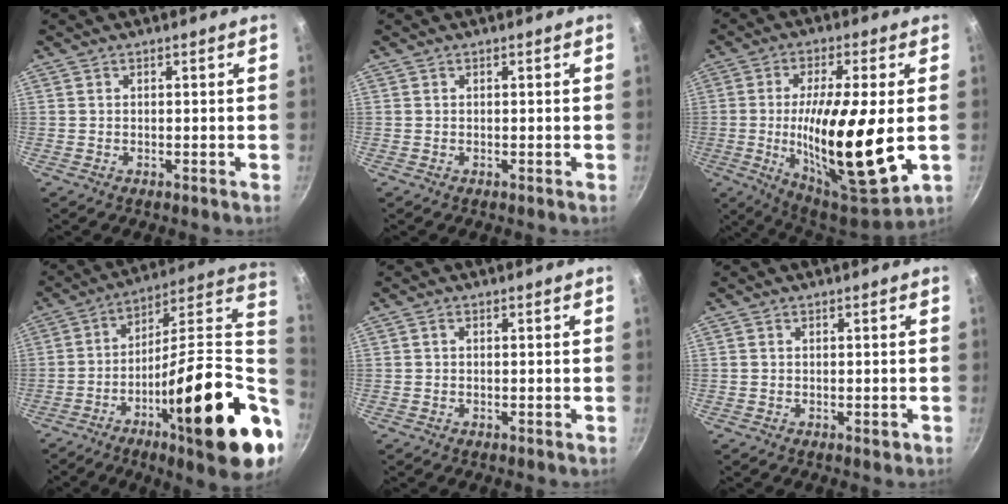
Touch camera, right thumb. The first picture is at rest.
{"total": 0.0}
{"total": 22.0, "force": [-1.8, 5.9, 21.1], "torque": [-0.362, -0.009, -0.025]}
{"total": 27.8, "force": [-3.3, 6.8, 26.7], "torque": [-0.373, 0.007, -0.058]}
{"total": 0.6, "force": [0.1, 0.3, 0.5], "torque": [-0.008, 0.003, 0.001]}
{"total": 1.2, "force": [-0.2, 0.7, 0.9], "torque": [-0.010, 0.002, -0.003]}